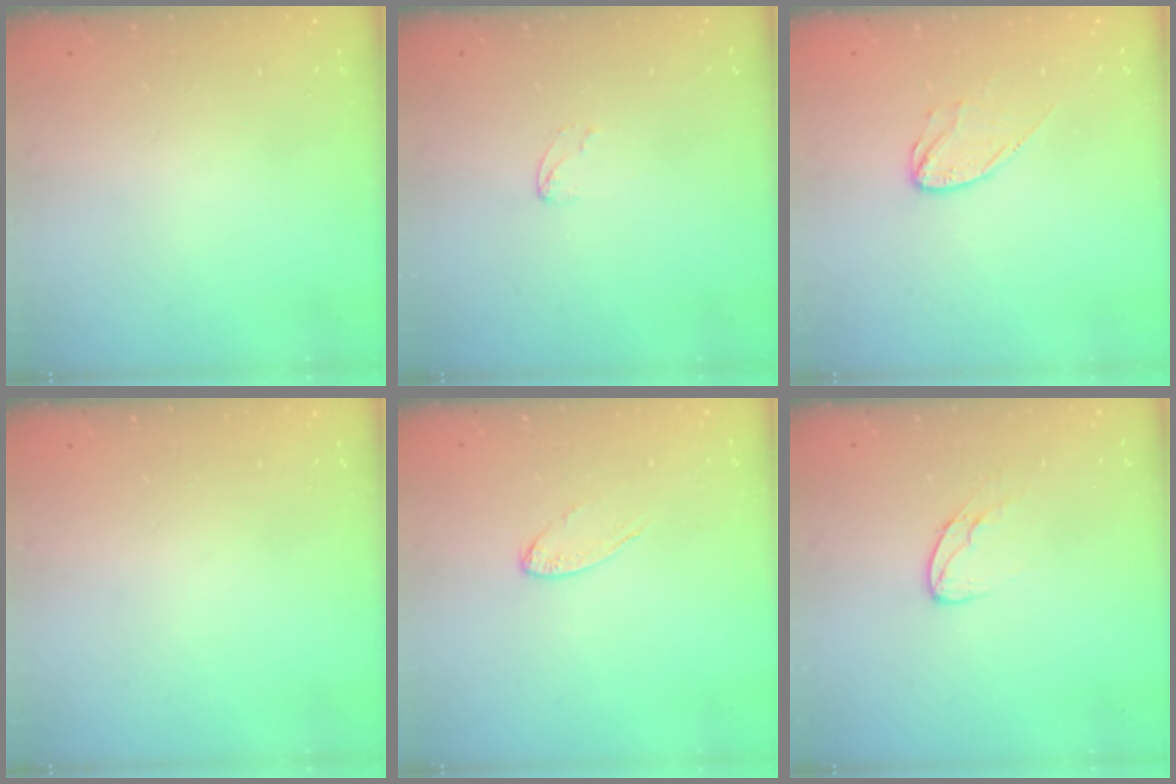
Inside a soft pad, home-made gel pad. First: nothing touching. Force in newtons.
{"total": 2.4, "press": 2.4, "slide": 0.2}
{"total": 7.1, "press": 7.1, "slide": 0.3}
{"total": 0.0}
{"total": 6.1, "press": 6.1, "slide": 0.4}
{"total": 6.6, "press": 6.6, "slide": 0.7}